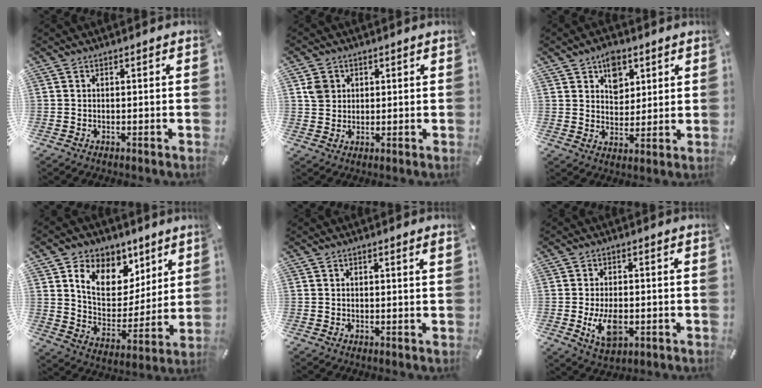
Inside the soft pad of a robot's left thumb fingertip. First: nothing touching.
{"total": 3.8, "force": [1.3, 3.5, 0.6], "torque": [-0.005, 0.000, 0.021]}
{"total": 7.0, "force": [4.0, 5.2, 2.6], "torque": [-0.021, -0.017, 0.065]}
{"total": 13.3, "force": [7.6, 9.8, 4.8], "torque": [-0.087, -0.051, 0.145]}
{"total": 0.9, "force": [0.5, 0.0, 0.7], "torque": [-0.014, 0.000, 0.009]}
{"total": 7.9, "force": [-1.5, 4.8, 6.1], "torque": [-0.125, -0.001, -0.027]}